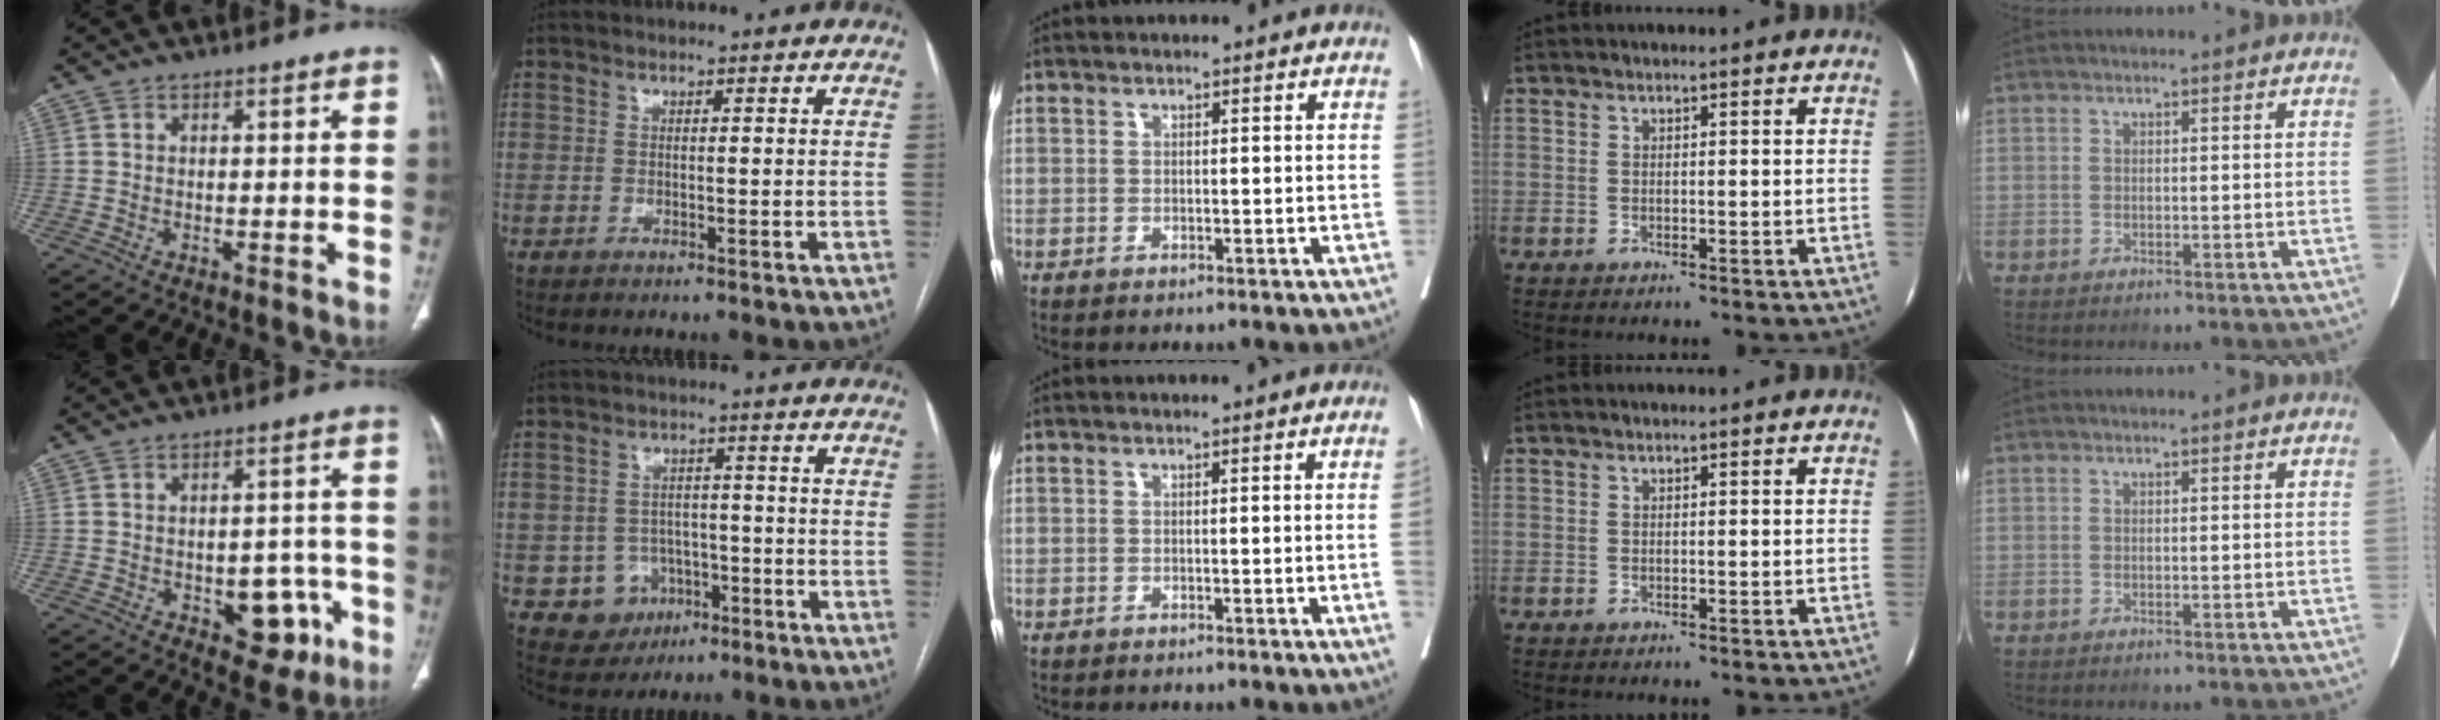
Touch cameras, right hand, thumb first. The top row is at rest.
{"thumb": {"total": 9.0, "force": [-3.2, 5.6, 6.2], "torque": [-0.041, 0.021, -0.030]}, "index": {"total": 6.6, "force": [-2.5, 6.0, 1.1], "torque": [-0.013, 0.011, -0.028]}, "middle": {"total": 1.3, "force": [-0.3, -0.3, 1.2], "torque": [-0.017, 0.002, -0.005]}}